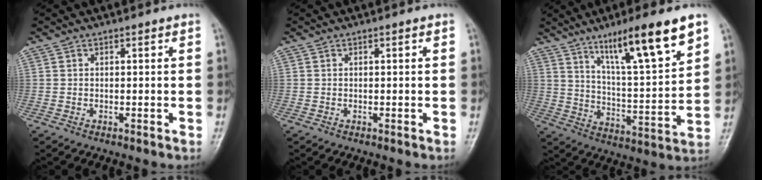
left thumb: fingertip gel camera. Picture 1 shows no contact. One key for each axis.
{"total": 0.0}
{"total": 17.2, "fx": 10.5, "fy": 2.6, "fz": 13.3, "tx": -0.204, "ty": -0.049, "tz": 0.181}